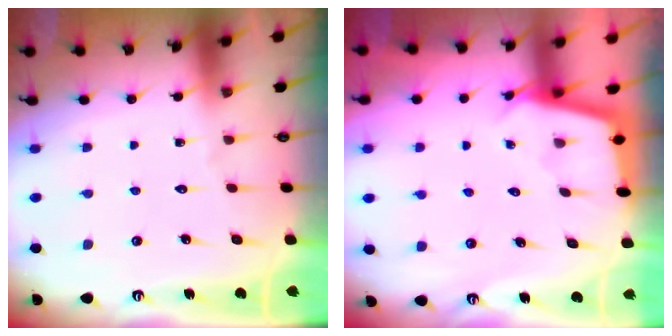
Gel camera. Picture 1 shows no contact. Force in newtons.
{"total": 2.8, "press": 2.8, "slide": 0.3}